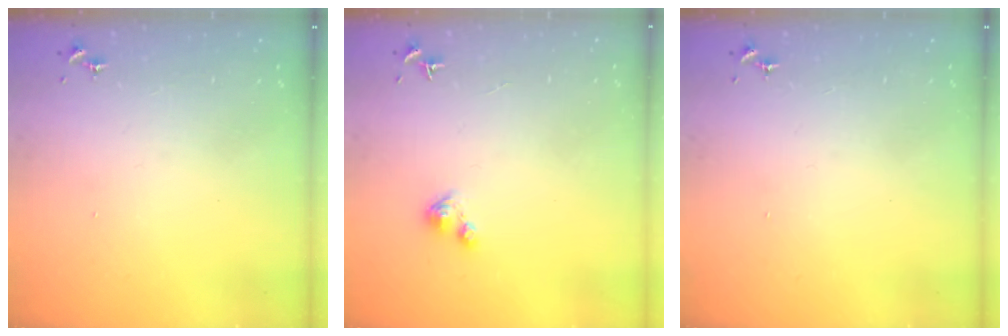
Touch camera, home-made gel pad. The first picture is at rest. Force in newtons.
{"total": 2.4, "press": 2.4, "slide": 0.2}
{"total": 0.0}